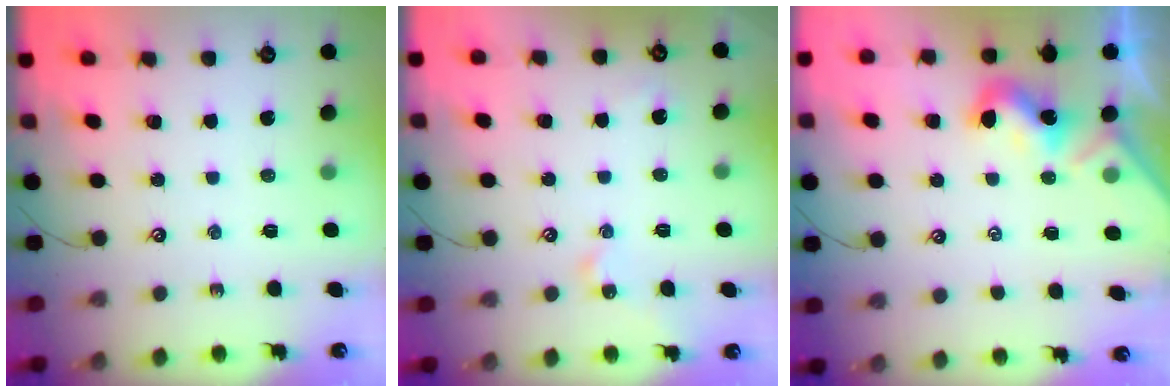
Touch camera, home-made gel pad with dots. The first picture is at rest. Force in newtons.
{"total": 2.4, "press": 2.4, "slide": 0.4}
{"total": 2.0, "press": 1.9, "slide": 0.5}